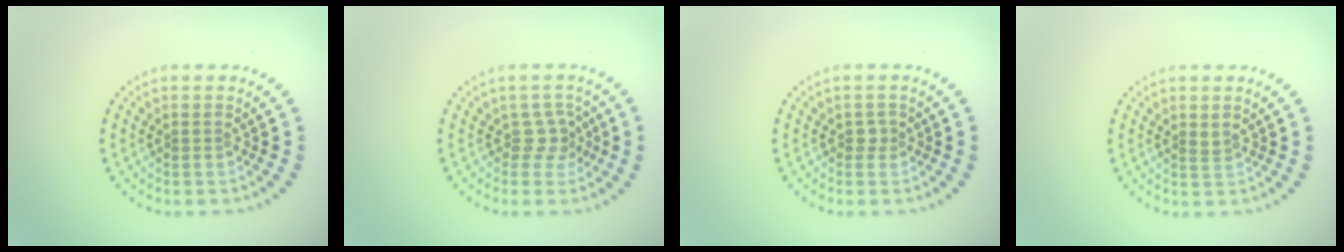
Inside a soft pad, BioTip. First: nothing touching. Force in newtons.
{"total": 1.8, "press": 1.3, "slide": 1.2}
{"total": 0.9, "press": 0.6, "slide": 0.7}
{"total": 0.8, "press": 0.5, "slide": 0.6}